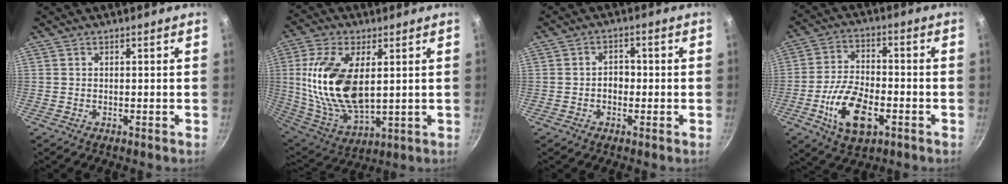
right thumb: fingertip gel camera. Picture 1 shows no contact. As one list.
[{"total": 18.8, "force": [3.0, 9.7, 15.8], "torque": [-0.307, -0.017, 0.066]}, {"total": 3.3, "force": [-0.5, 2.5, 2.1], "torque": [-0.008, 0.013, -0.011]}, {"total": 13.1, "force": [-4.6, 6.9, 10.2], "torque": [-0.182, 0.021, -0.085]}]